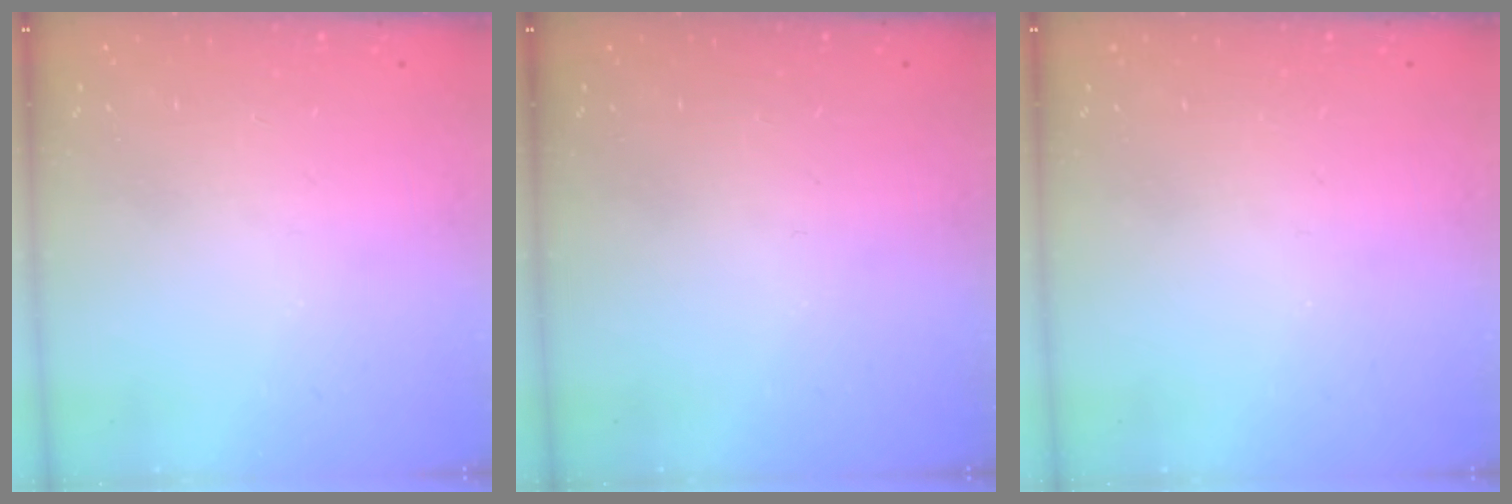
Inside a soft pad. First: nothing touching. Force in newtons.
{"total": 0.0}
{"total": 0.0}